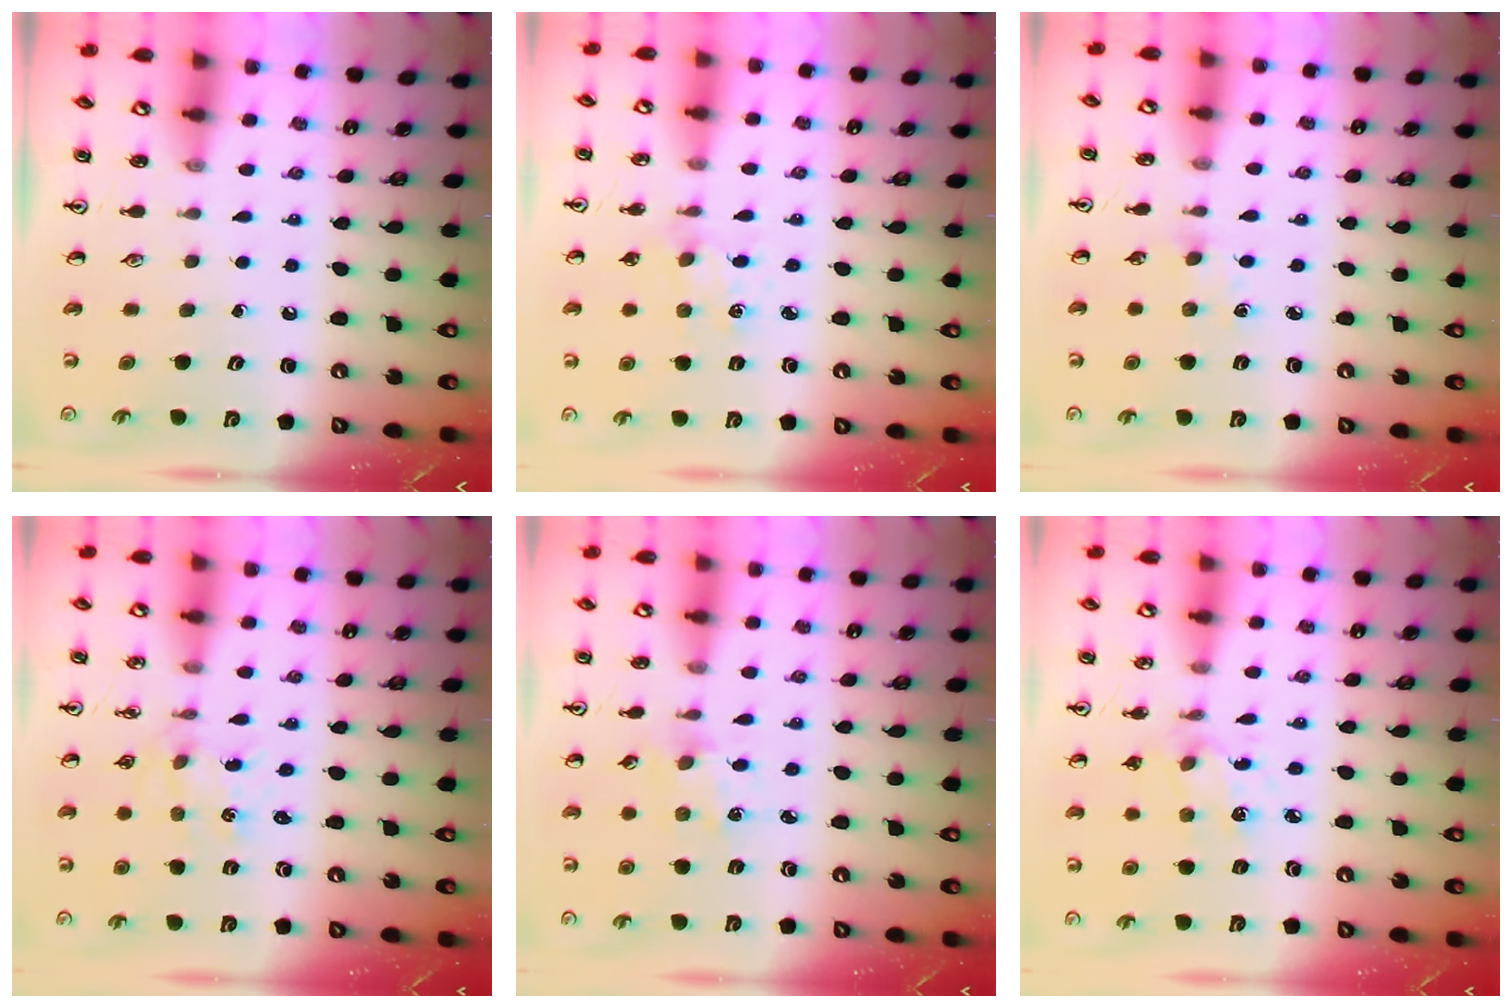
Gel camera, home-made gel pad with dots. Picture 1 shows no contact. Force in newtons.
{"total": 2.2, "press": 2.2, "slide": 0.2}
{"total": 2.9, "press": 2.8, "slide": 0.4}
{"total": 1.0, "press": 0.9, "slide": 0.2}
{"total": 1.3, "press": 1.3, "slide": 0.2}
{"total": 3.0, "press": 2.8, "slide": 1.0}